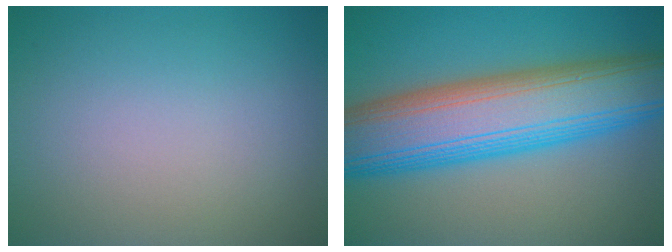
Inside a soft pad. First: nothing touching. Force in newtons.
{"total": 12.9, "press": 12.9, "slide": 0.1}